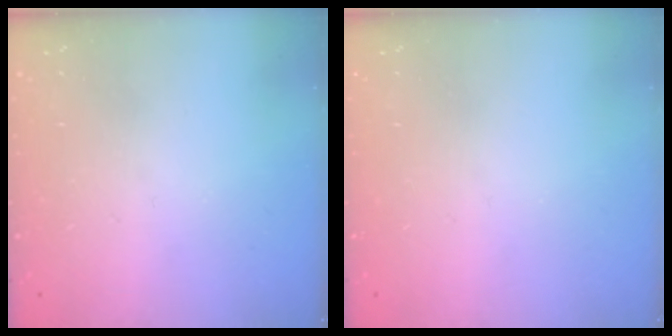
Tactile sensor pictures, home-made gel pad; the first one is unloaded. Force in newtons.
{"total": 0.0}